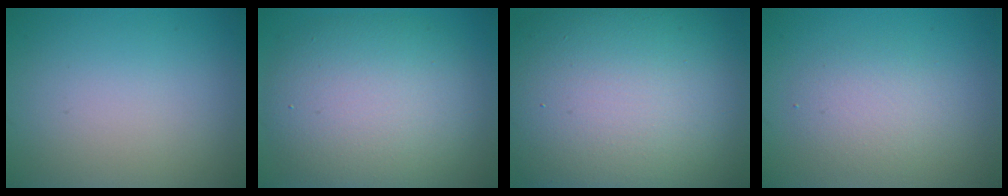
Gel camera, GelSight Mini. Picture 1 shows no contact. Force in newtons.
{"total": 9.4, "press": 9.4, "slide": 0.2}
{"total": 18.8, "press": 18.8, "slide": 0.9}
{"total": 2.8, "press": 2.8, "slide": 0.3}